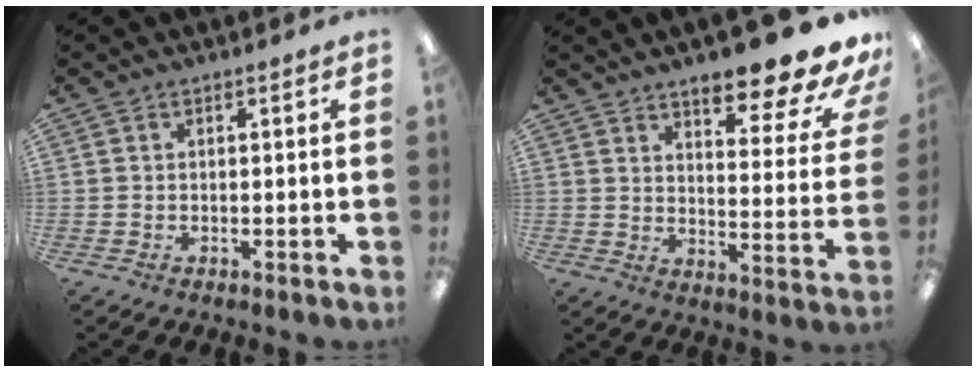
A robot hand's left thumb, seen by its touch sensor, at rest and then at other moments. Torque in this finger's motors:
{"motor_torque": [0.51, 0.59, 1.16, -1.61, 0.08]}